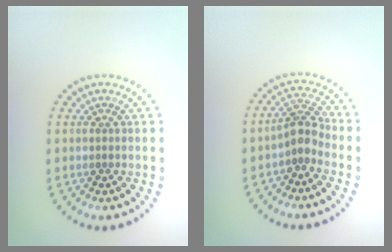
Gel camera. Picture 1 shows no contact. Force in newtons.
{"total": 2.6, "press": 2.0, "slide": 1.7}